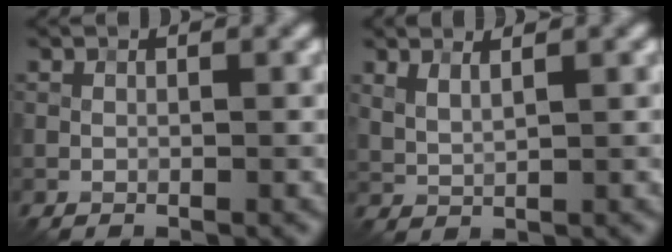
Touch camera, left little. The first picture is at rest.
{"total": 1.9, "force": [1.3, 0.5, 1.3], "torque": [-0.030, -0.004, 0.030]}